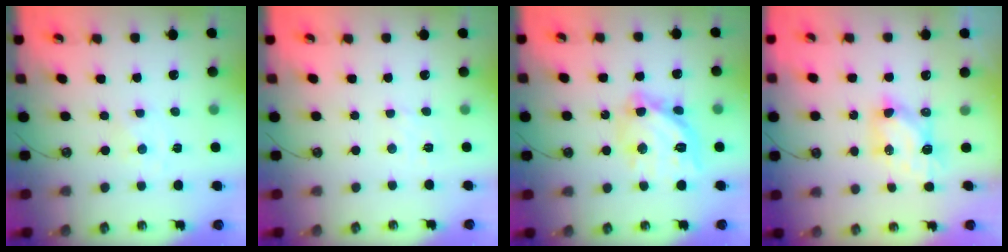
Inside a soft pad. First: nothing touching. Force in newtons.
{"total": 2.5, "press": 2.5, "slide": 0.4}
{"total": 16.1, "press": 16.1, "slide": 1.5}
{"total": 6.3, "press": 6.3, "slide": 0.3}